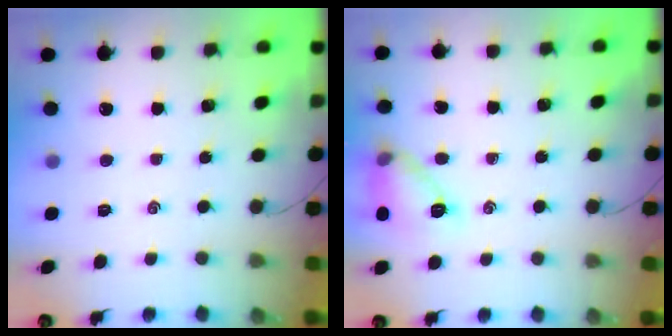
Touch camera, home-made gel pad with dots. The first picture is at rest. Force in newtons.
{"total": 11.3, "press": 11.3, "slide": 0.4}